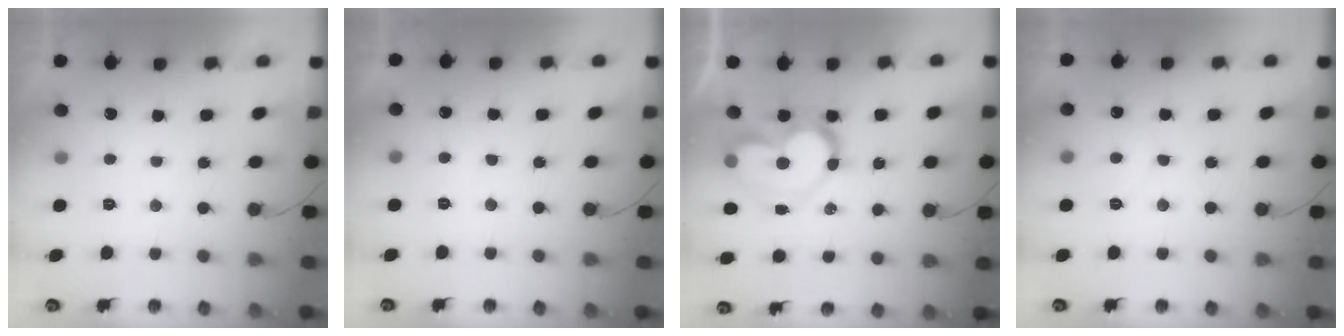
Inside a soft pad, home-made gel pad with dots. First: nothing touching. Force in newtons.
{"total": 4.8, "press": 4.8, "slide": 0.4}
{"total": 15.5, "press": 15.4, "slide": 1.3}
{"total": 4.9, "press": 4.9, "slide": 0.4}